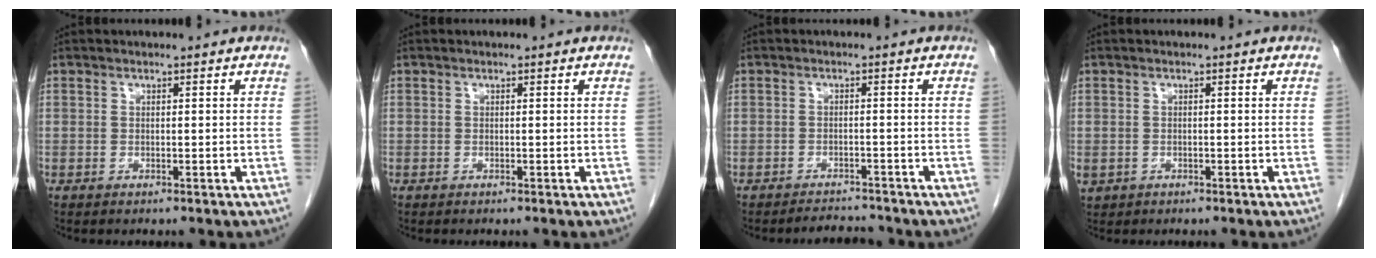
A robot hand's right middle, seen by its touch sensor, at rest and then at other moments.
{"total": 0.0}
{"total": 2.7, "force": [-2.7, 0.4, -0.1], "torque": [-0.001, -0.011, -0.039]}
{"total": 1.9, "force": [-0.7, 1.7, 0.6], "torque": [-0.015, 0.000, -0.003]}